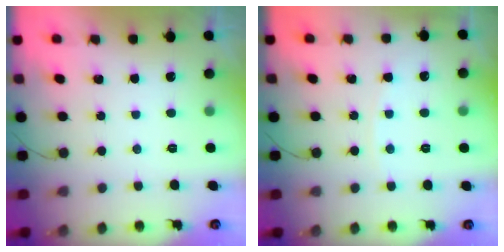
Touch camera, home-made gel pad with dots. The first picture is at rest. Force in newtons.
{"total": 3.8, "press": 3.8, "slide": 0.4}